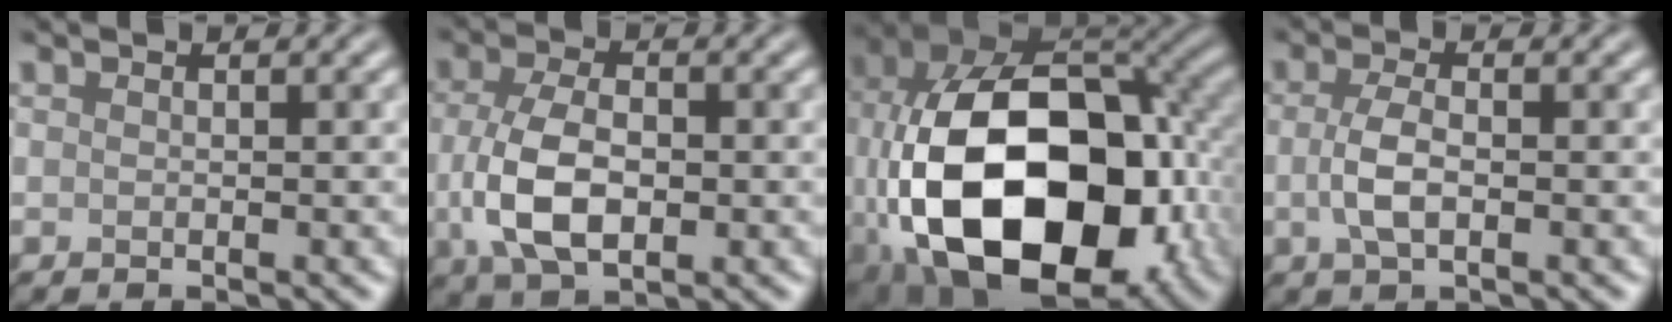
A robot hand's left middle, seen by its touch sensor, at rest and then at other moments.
{"total": 6.1, "force": [-0.8, 3.7, 4.9], "torque": [-0.109, -0.006, -0.013]}
{"total": 19.0, "force": [-3.5, 12.4, 14.0], "torque": [-0.280, -0.034, -0.037]}
{"total": 2.8, "force": [-0.3, 1.2, 2.5], "torque": [-0.057, 0.001, -0.007]}